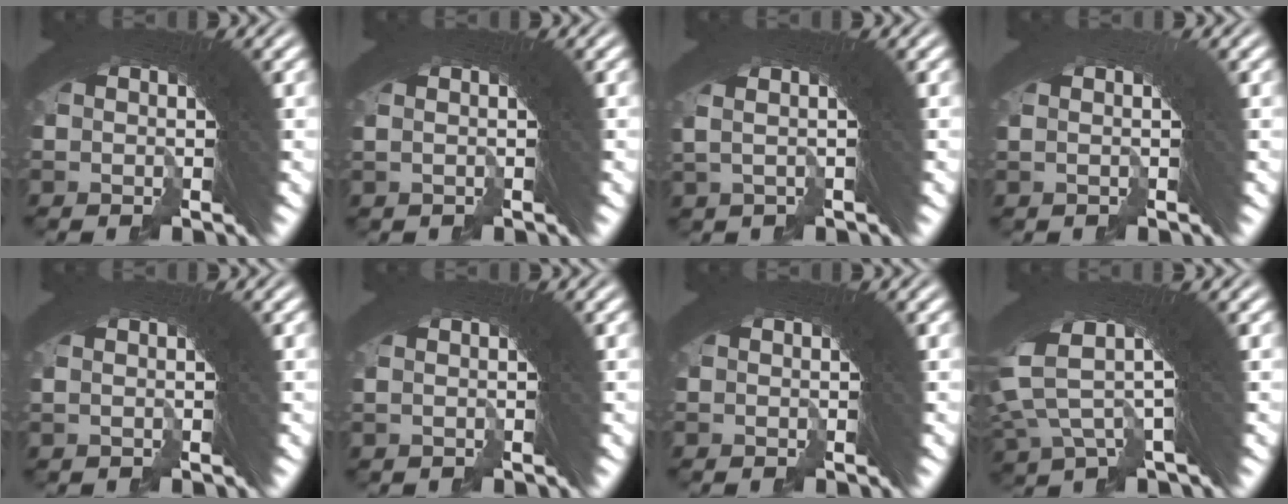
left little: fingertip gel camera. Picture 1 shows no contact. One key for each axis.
{"total": 1.1, "fx": 0.4, "fy": -0.2, "fz": 1.0, "tx": 0.003, "ty": 0.017, "tz": 0.001}
{"total": 3.2, "fx": 1.2, "fy": 1.0, "fz": 2.8, "tx": -0.030, "ty": 0.022, "tz": 0.009}
{"total": 0.8, "fx": -0.6, "fy": -0.4, "fz": -0.4, "tx": 0.001, "ty": 0.001, "tz": -0.008}
{"total": 0.0}
{"total": 0.0}
{"total": 0.0}
{"total": 6.7, "fx": 1.8, "fy": 2.9, "fz": 5.8, "tx": -0.112, "ty": 0.007, "tz": 0.026}